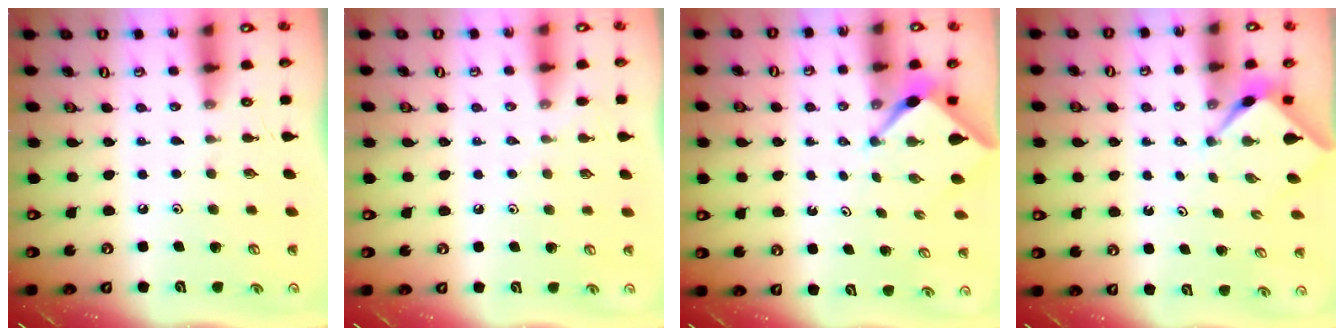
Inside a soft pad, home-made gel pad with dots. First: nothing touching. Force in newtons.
{"total": 3.0, "press": 2.9, "slide": 0.6}
{"total": 2.2, "press": 2.2, "slide": 0.3}
{"total": 2.3, "press": 2.3, "slide": 0.4}